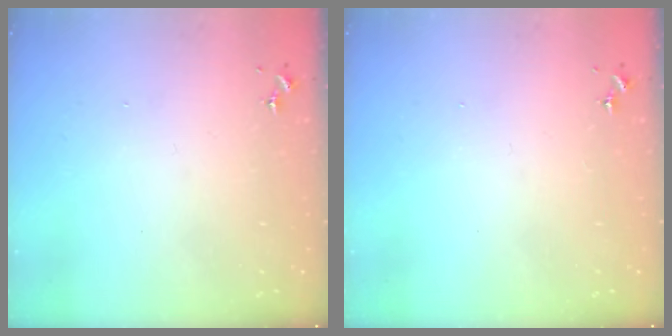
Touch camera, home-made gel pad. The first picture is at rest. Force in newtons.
{"total": 0.0}